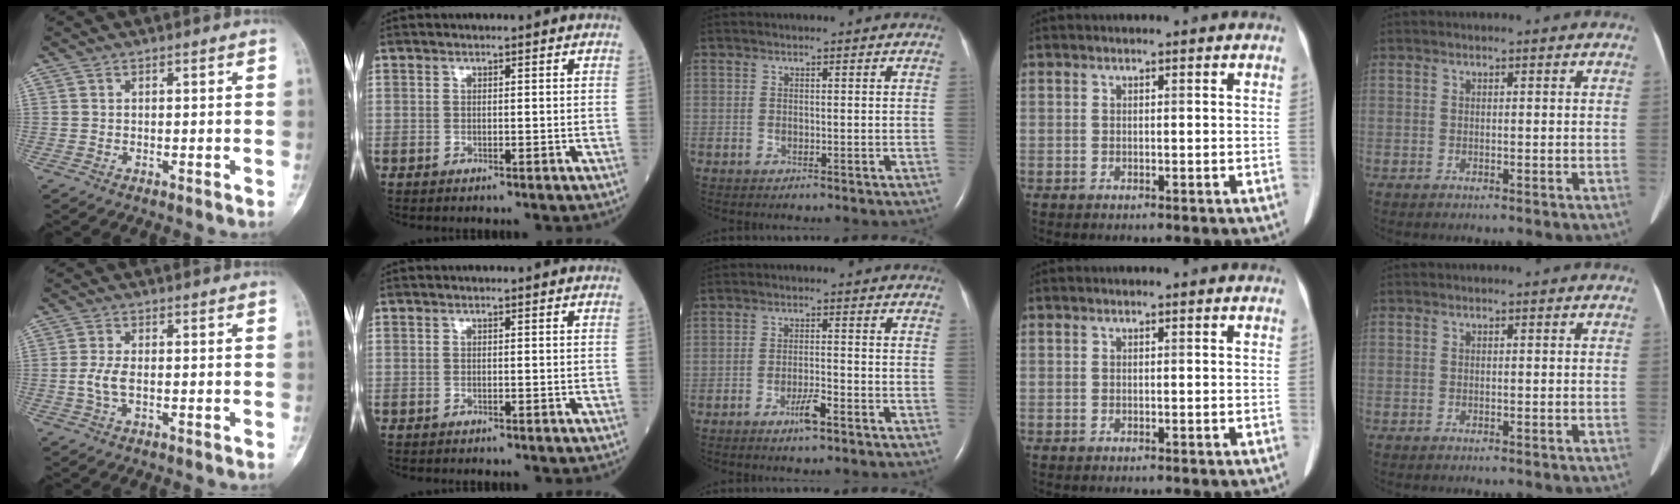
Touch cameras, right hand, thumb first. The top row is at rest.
{"thumb": {"total": 3.3, "force": [-0.4, 1.4, 2.9], "torque": [-0.073, 0.002, -0.010]}, "middle": {"total": 3.6, "force": [-2.3, 0.4, 2.7], "torque": [-0.054, -0.002, -0.040]}}